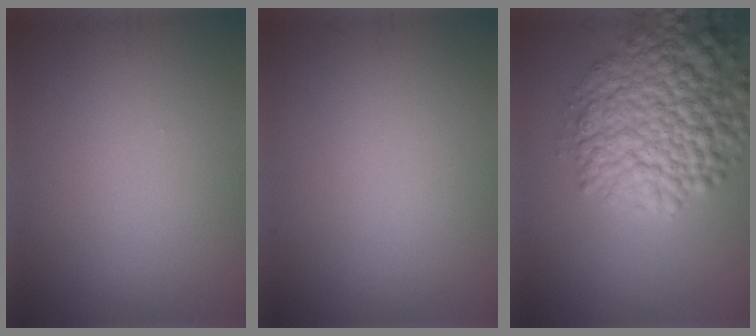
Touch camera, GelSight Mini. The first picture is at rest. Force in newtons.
{"total": 0.0}
{"total": 9.1, "press": 9.1, "slide": 0.4}